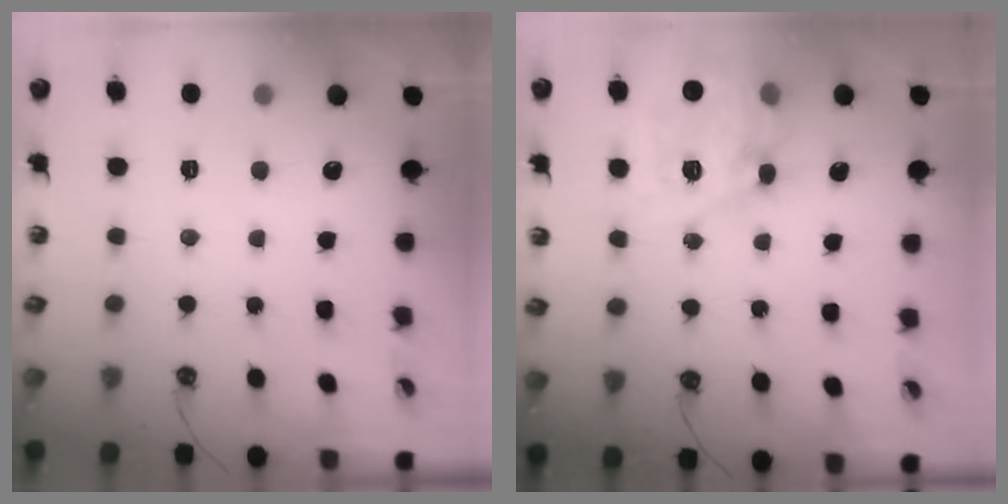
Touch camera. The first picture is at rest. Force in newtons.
{"total": 16.2, "press": 16.1, "slide": 1.4}